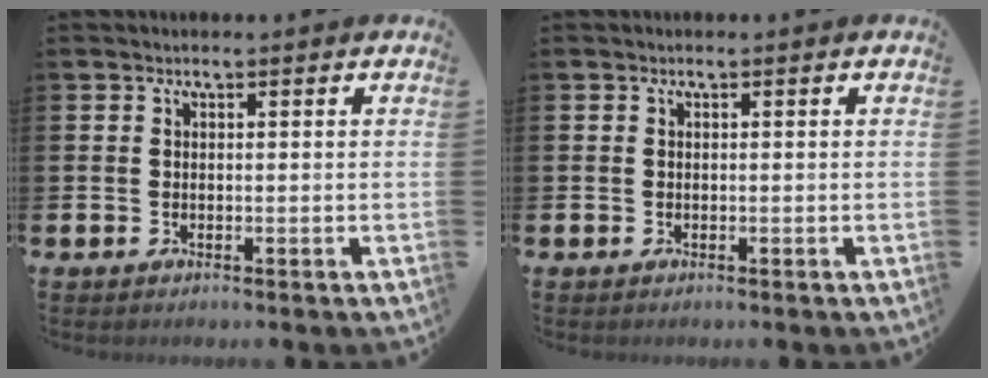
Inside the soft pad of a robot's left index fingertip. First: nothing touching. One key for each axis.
{"total": 0.0}